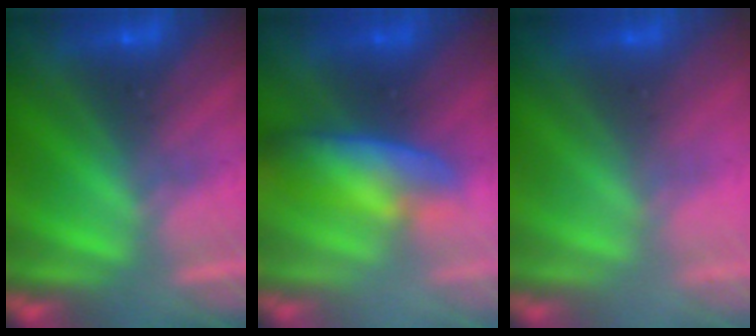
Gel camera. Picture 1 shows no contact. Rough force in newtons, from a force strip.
{"total": 3.6}
{"total": 2.9}